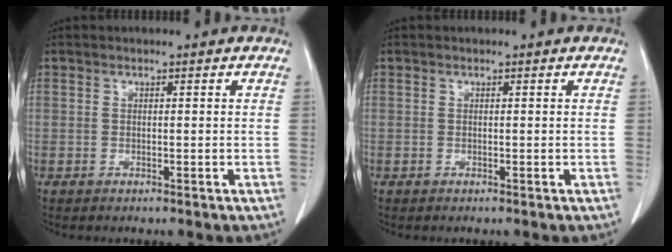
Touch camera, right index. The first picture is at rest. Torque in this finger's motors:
{"motor_torque": [0.00, 0.00, 0.00, 0.00]}